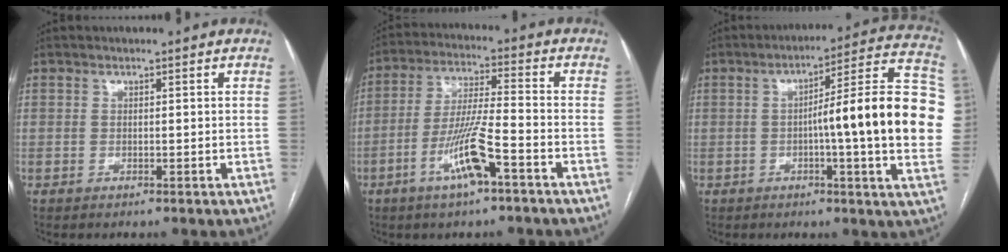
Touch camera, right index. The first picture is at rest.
{"total": 10.2, "force": [-4.9, 0.8, 8.9], "torque": [-0.173, -0.004, -0.091]}
{"total": 20.2, "force": [-0.4, 1.3, 20.1], "torque": [-0.217, 0.035, -0.006]}